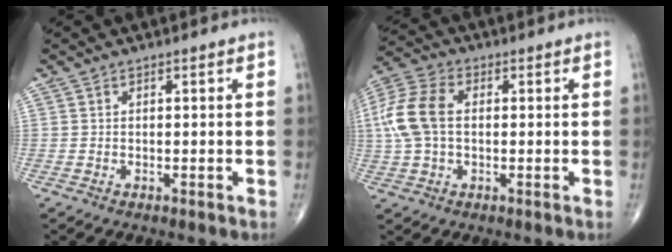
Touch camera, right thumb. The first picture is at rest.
{"total": 11.3, "force": [0.9, 7.2, 8.6], "torque": [-0.198, 0.024, 0.013]}